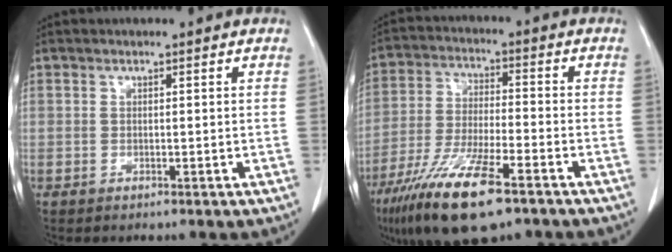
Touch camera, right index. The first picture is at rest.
{"total": 14.4, "force": [-9.1, 2.4, 10.9], "torque": [-0.220, -0.033, -0.164]}